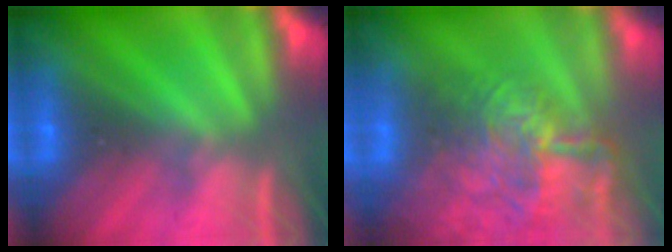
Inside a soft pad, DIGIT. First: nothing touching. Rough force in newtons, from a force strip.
{"total": 9.2}